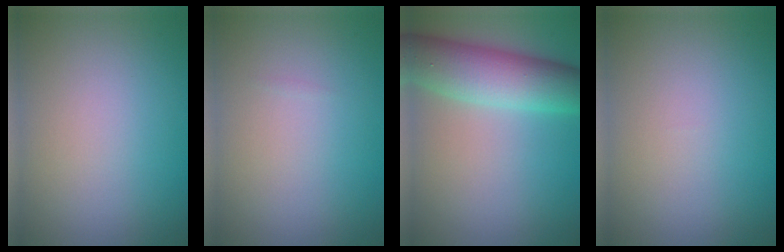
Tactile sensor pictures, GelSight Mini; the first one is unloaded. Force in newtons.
{"total": 0.0}
{"total": 7.5, "press": 7.5, "slide": 0.1}
{"total": 0.0}